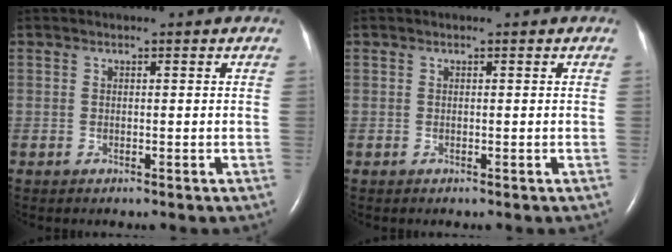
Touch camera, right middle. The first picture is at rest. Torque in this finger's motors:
{"motor_torque": [0.00, 0.00, 0.00, 0.00]}